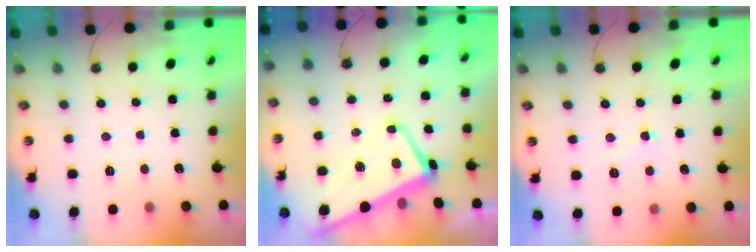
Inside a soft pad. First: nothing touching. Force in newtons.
{"total": 1.5, "press": 1.3, "slide": 0.8}
{"total": 3.3, "press": 3.2, "slide": 0.7}